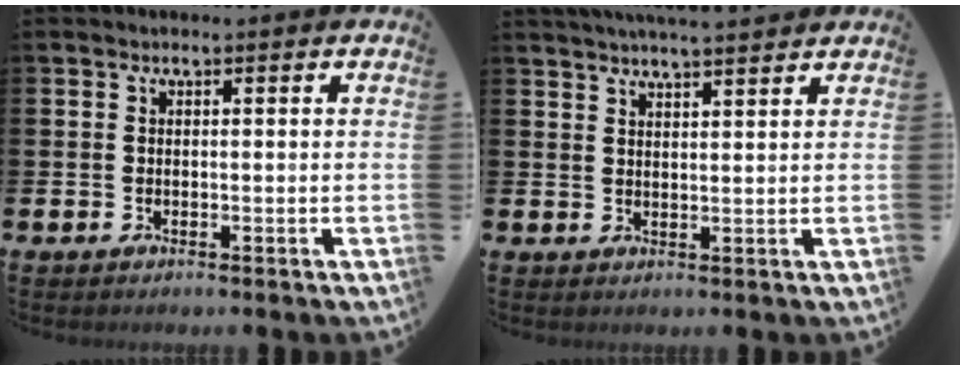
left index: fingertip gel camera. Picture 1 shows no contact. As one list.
[{"total": 4.1, "force": [4.0, -0.2, 1.0], "torque": [-0.021, -0.014, 0.071]}]